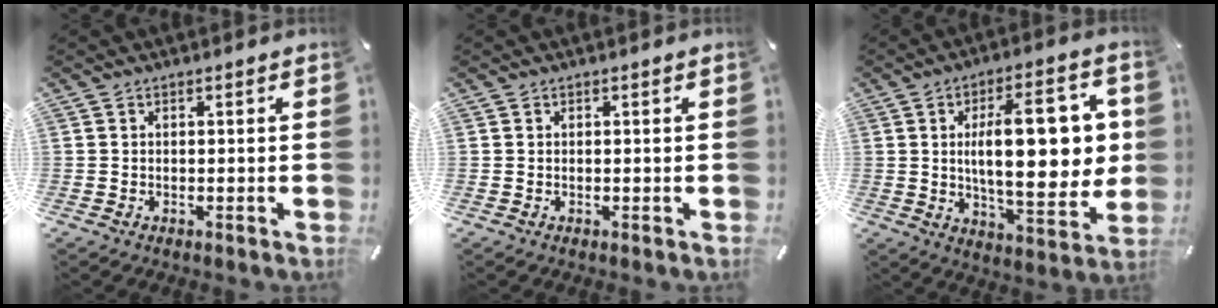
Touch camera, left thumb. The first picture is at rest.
{"total": 0.0}
{"total": 21.8, "force": [2.8, 9.1, 19.5], "torque": [-0.285, -0.006, 0.038]}